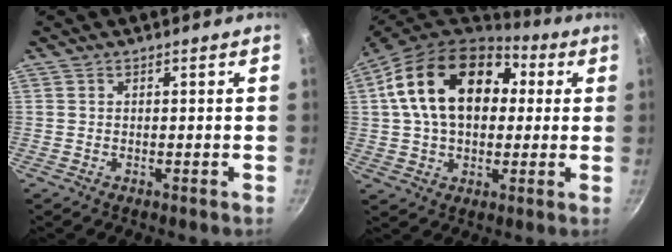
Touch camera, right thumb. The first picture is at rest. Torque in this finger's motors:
{"motor_torque": [0.27, 4.09, 1.69, 0.08, 0.25]}